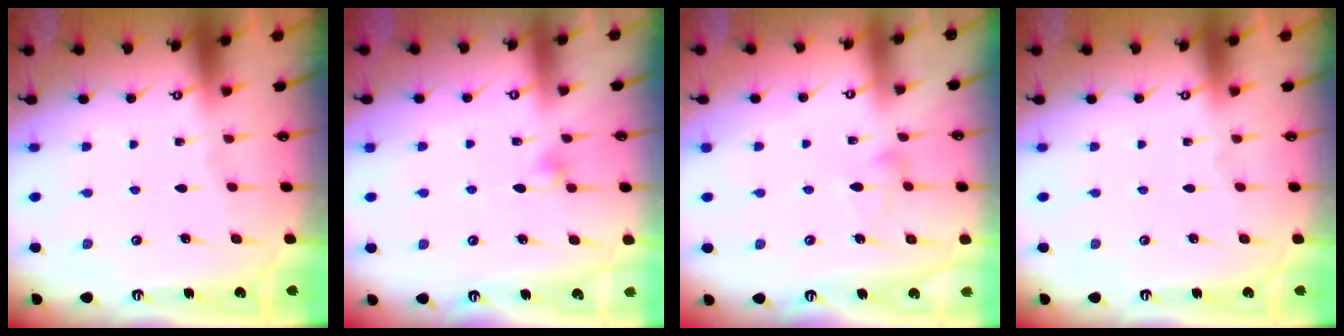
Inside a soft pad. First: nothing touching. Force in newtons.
{"total": 5.4, "press": 5.3, "slide": 1.2}
{"total": 3.9, "press": 3.9, "slide": 0.3}
{"total": 0.0}